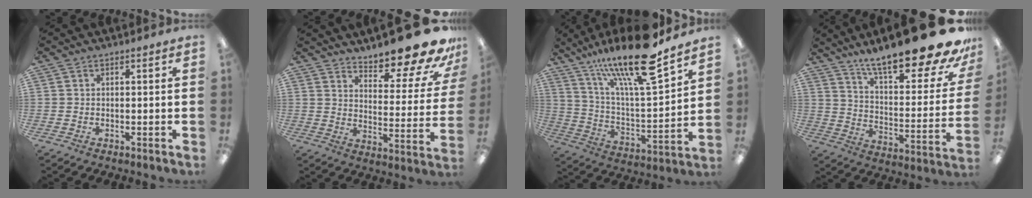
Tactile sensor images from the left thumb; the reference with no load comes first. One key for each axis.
{"total": 16.1, "fx": 13.8, "fy": 3.6, "fz": 7.4, "tx": -0.099, "ty": -0.112, "tz": 0.229}
{"total": 22.3, "fx": 16.8, "fy": 5.2, "fz": 13.8, "tx": -0.242, "ty": -0.104, "tz": 0.278}
{"total": 22.2, "fx": 17.8, "fy": 4.6, "fz": 12.5, "tx": -0.185, "ty": -0.128, "tz": 0.288}